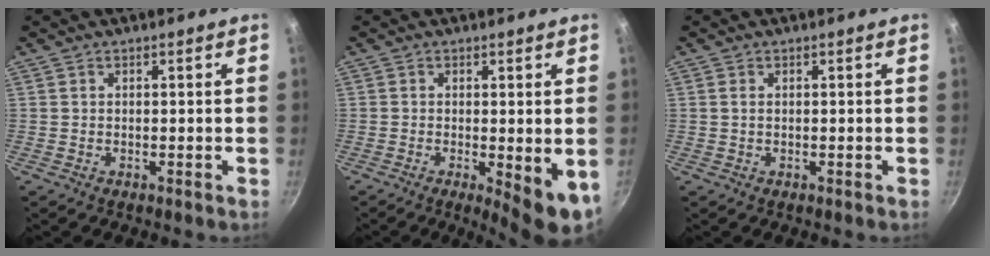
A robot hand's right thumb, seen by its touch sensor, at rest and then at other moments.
{"total": 7.2, "force": [-1.3, 2.1, 6.8], "torque": [-0.080, -0.008, -0.010]}
{"total": 0.7, "force": [0.1, 0.5, 0.6], "torque": [-0.011, 0.003, 0.002]}